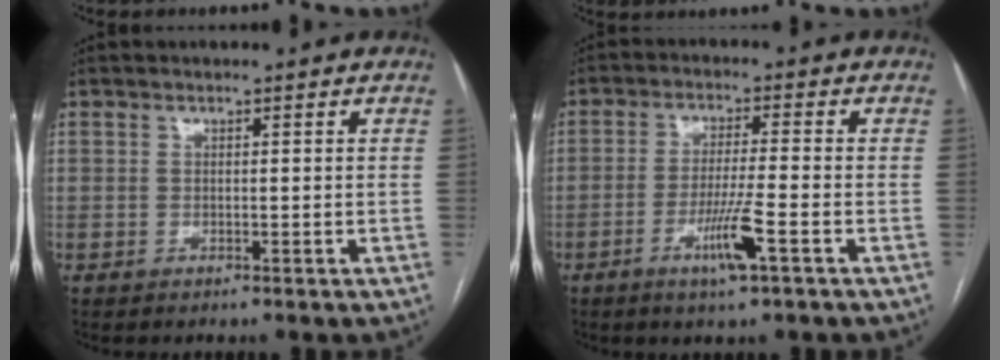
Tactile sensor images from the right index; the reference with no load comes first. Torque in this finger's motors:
{"motor_torque": [-0.05, 0.03, 0.12, 0.02]}